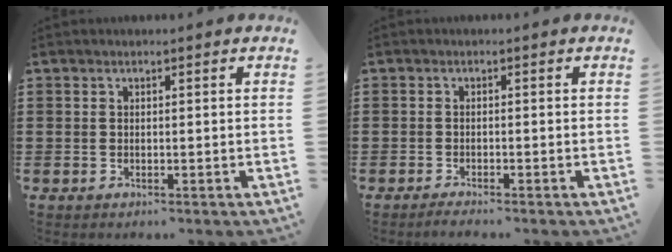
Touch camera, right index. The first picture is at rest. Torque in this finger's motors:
{"motor_torque": [0.15, 0.24, 0.08, 0.02]}